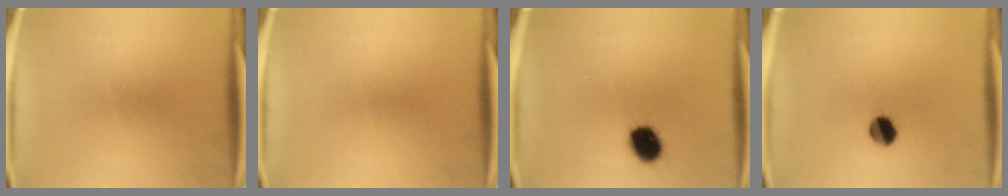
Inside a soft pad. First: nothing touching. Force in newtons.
{"total": 0.0}
{"total": 8.0}
{"total": 5.5}